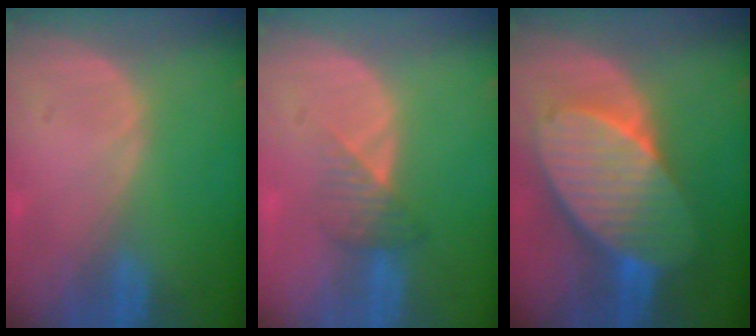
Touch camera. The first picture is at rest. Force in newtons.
{"total": 3.3, "press": 3.0, "slide": 1.2}
{"total": 11.0, "press": 11.0, "slide": 0.7}